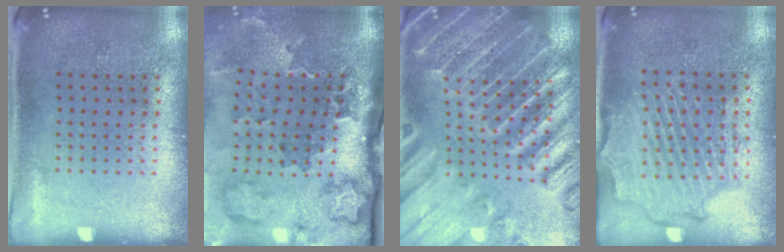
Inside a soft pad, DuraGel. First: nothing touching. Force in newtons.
{"total": 3.7, "press": 2.4, "slide": 2.8}
{"total": 4.1, "press": 3.9, "slide": 1.4}
{"total": 2.1, "press": 2.1, "slide": 0.5}